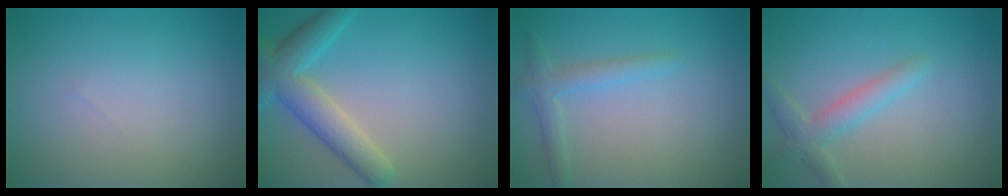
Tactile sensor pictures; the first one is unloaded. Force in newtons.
{"total": 4.8, "press": 4.8, "slide": 0.2}
{"total": 2.0, "press": 2.0, "slide": 0.1}
{"total": 2.5, "press": 2.5, "slide": 0.1}